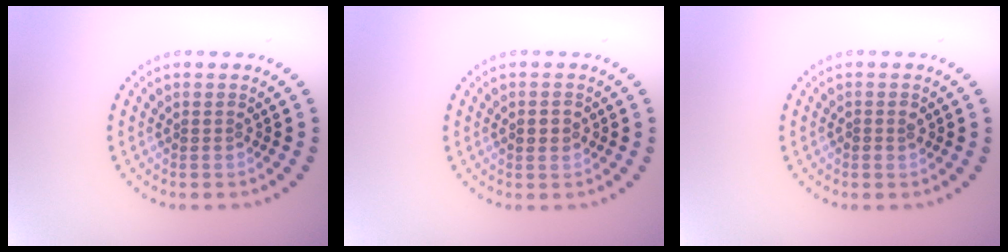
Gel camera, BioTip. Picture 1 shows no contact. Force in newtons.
{"total": 1.9, "press": 1.9, "slide": 0.1}
{"total": 1.0, "press": 0.9, "slide": 0.3}